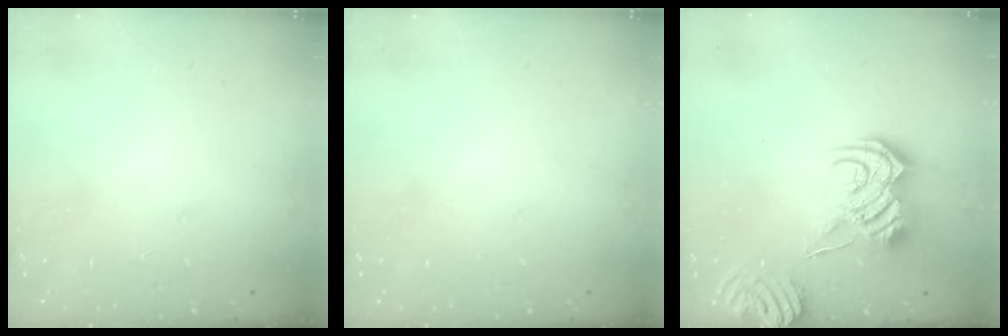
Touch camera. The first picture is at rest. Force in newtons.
{"total": 0.0}
{"total": 10.1, "press": 10.1, "slide": 1.0}